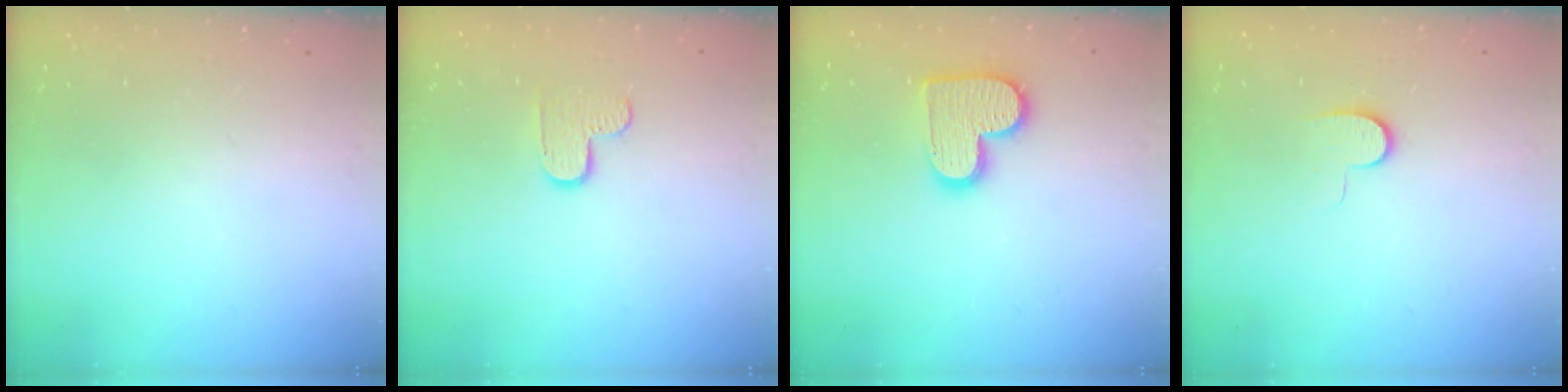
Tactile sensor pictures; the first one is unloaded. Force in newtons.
{"total": 5.9, "press": 5.9, "slide": 0.2}
{"total": 13.5, "press": 13.4, "slide": 0.7}
{"total": 6.1, "press": 6.1, "slide": 0.8}